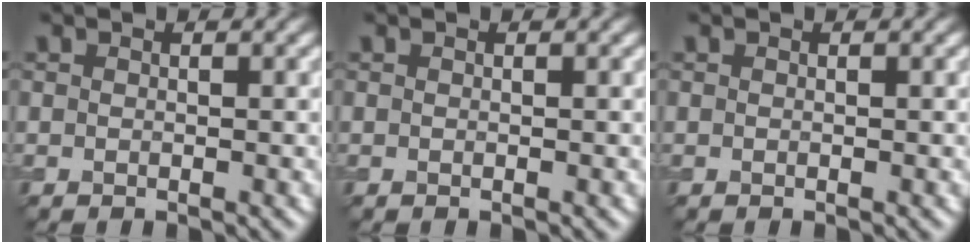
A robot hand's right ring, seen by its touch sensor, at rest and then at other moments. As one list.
[{"total": 0.0}, {"total": 0.0}]